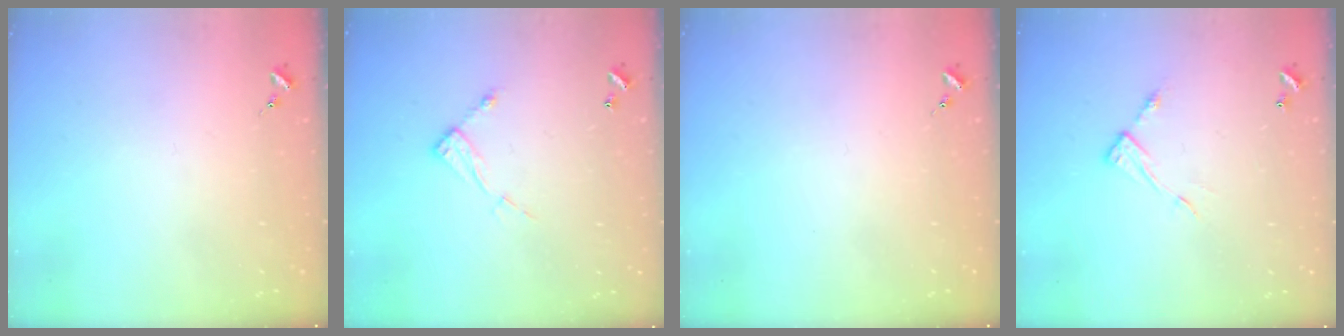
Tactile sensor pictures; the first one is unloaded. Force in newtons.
{"total": 8.7, "press": 8.7, "slide": 0.4}
{"total": 0.0}
{"total": 7.6, "press": 7.6, "slide": 0.3}